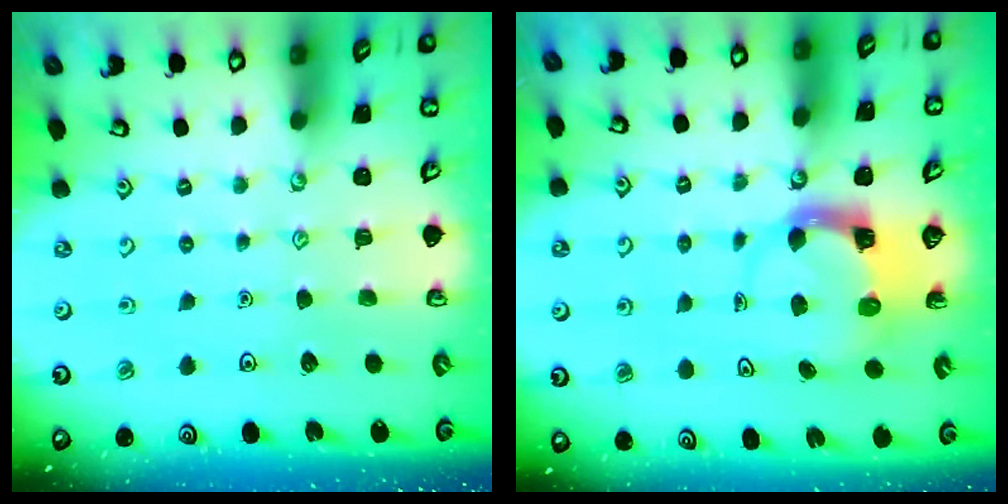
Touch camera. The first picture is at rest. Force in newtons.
{"total": 3.6, "press": 3.6, "slide": 0.6}